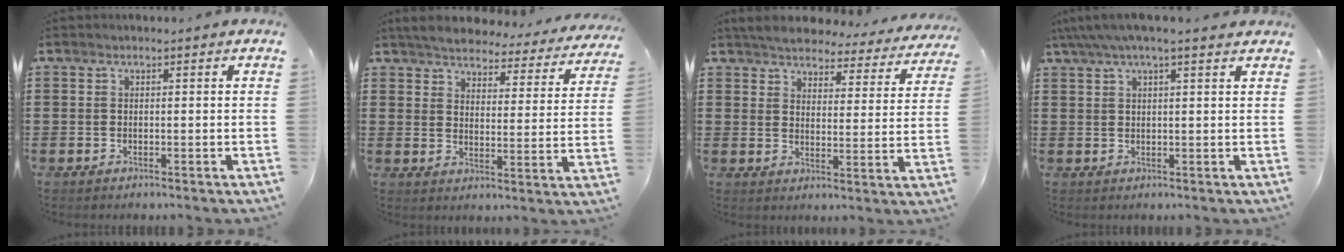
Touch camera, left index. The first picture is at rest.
{"total": 4.5, "force": [4.4, 0.5, 0.8], "torque": [-0.043, -0.031, 0.074]}
{"total": 4.9, "force": [4.7, 0.7, 0.9], "torque": [-0.043, -0.030, 0.081]}
{"total": 3.8, "force": [2.7, 0.5, 2.6], "torque": [-0.057, 0.001, 0.048]}